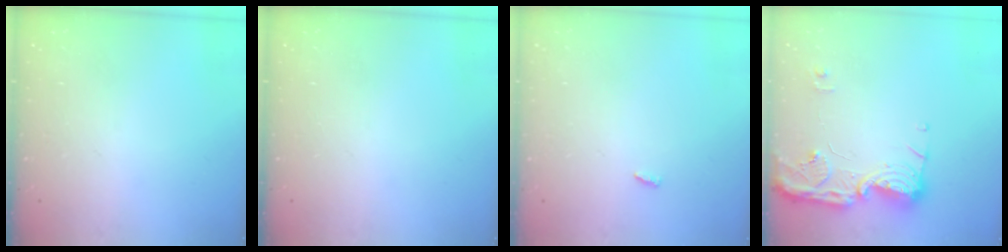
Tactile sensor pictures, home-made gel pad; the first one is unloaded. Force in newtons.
{"total": 0.0}
{"total": 2.7, "press": 2.7, "slide": 0.2}
{"total": 15.0, "press": 14.9, "slide": 0.8}